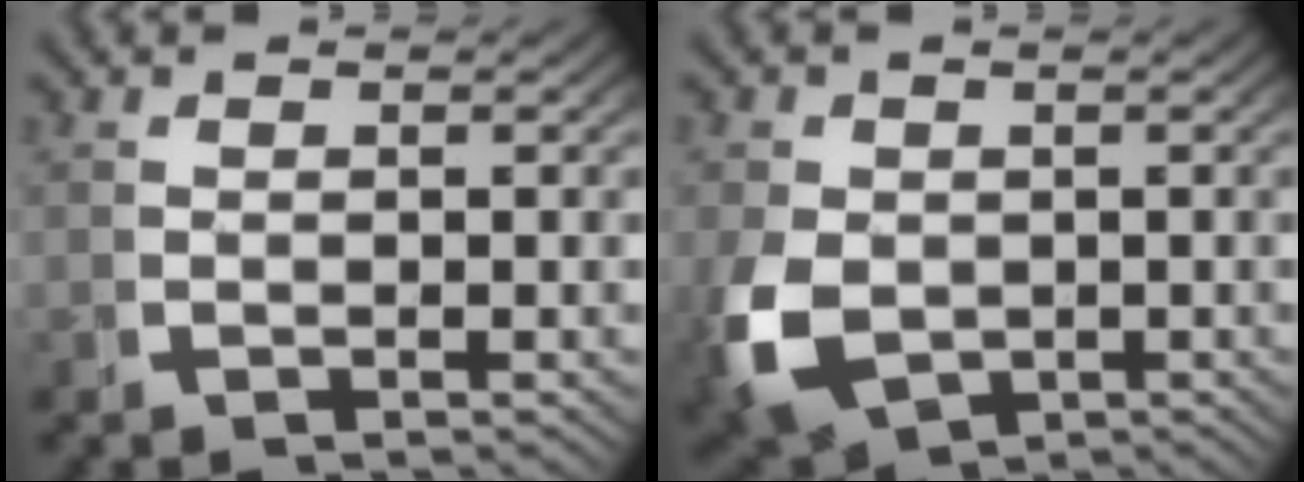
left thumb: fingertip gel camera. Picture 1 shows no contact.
{"total": 7.5, "force": [-2.2, 5.5, 4.5], "torque": [-0.120, -0.042, -0.017]}